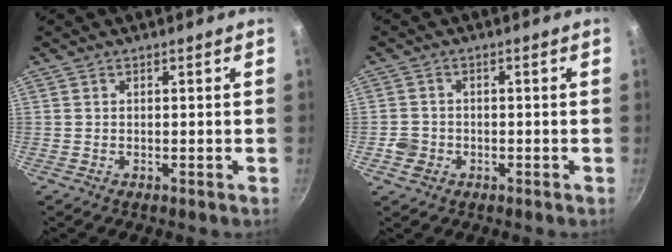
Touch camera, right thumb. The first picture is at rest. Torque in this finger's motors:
{"motor_torque": [0.63, -0.04, 0.42, 0.09, -0.01]}